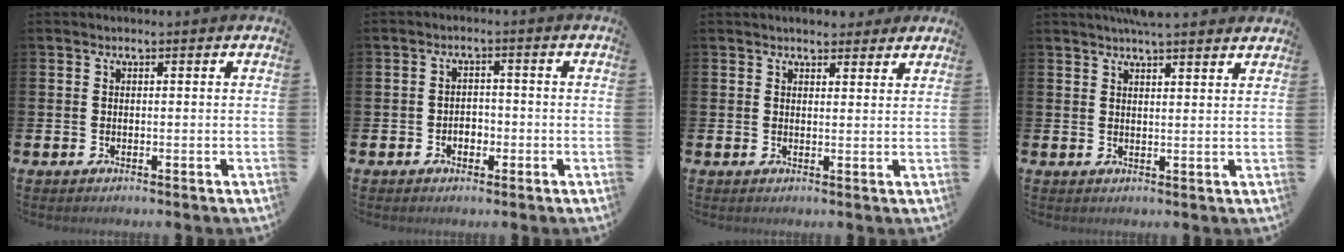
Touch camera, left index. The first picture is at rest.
{"total": 2.0, "force": [-0.9, 1.6, 0.8], "torque": [-0.018, 0.002, -0.020]}
{"total": 3.1, "force": [3.0, 0.7, -0.1], "torque": [0.006, -0.014, 0.055]}
{"total": 4.5, "force": [4.4, 0.1, 1.3], "torque": [-0.023, -0.017, 0.077]}